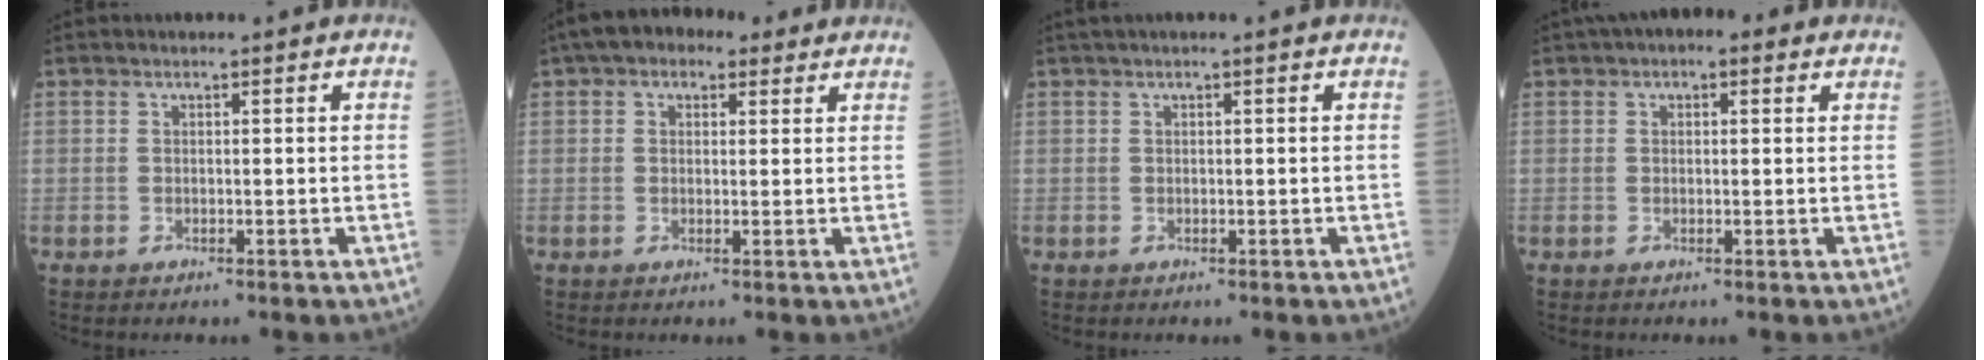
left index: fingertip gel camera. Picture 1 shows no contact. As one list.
[{"total": 6.2, "force": [3.9, 3.4, 3.3], "torque": [-0.054, 0.040, 0.060]}, {"total": 1.2, "force": [0.8, -0.2, 0.9], "torque": [-0.021, 0.015, 0.020]}, {"total": 3.3, "force": [1.8, 1.7, 2.1], "torque": [-0.036, 0.024, 0.024]}]